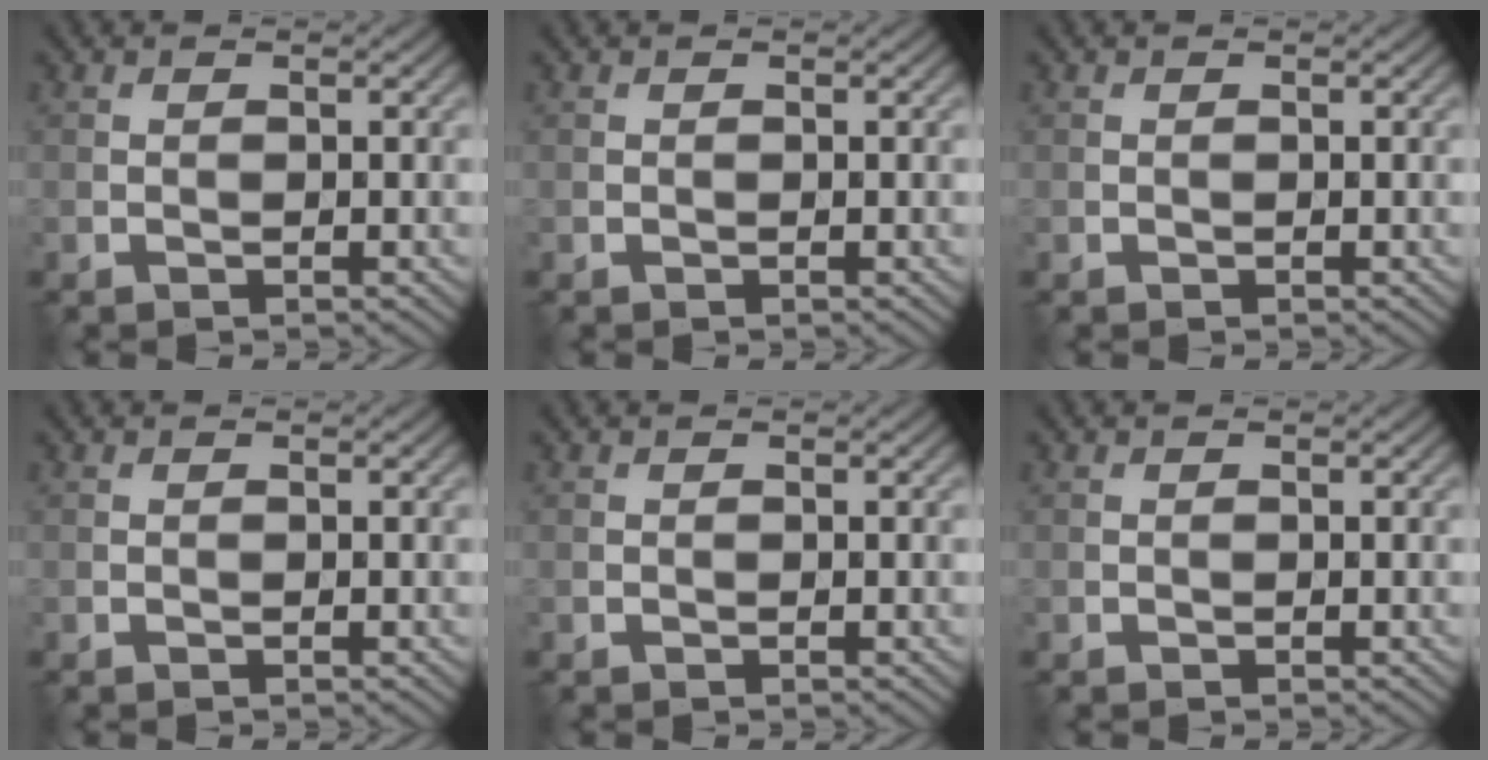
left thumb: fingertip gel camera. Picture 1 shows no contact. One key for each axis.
{"total": 0.0}
{"total": 0.0}
{"total": 0.0}
{"total": 0.0}
{"total": 0.0}